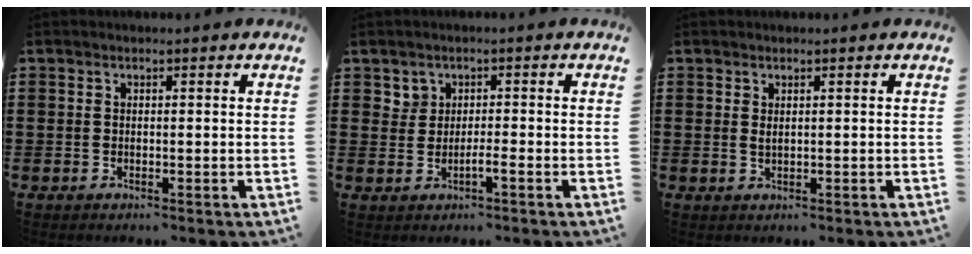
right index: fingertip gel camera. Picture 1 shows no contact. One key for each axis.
{"total": 1.4, "fx": -0.4, "fy": 0.9, "fz": 1.0, "tx": -0.024, "ty": 0.002, "tz": -0.008}
{"total": 0.9, "fx": 0.3, "fy": 0.1, "fz": 0.8, "tx": -0.018, "ty": -0.002, "tz": 0.006}